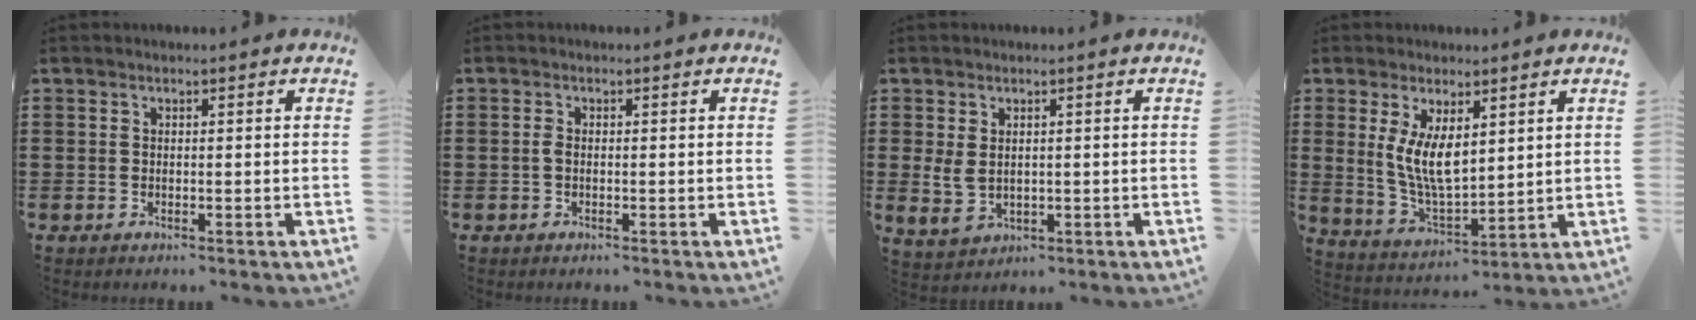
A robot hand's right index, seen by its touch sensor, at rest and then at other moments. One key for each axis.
{"total": 1.0, "fx": -0.2, "fy": 0.4, "fz": 0.9, "tx": -0.026, "ty": -0.005, "tz": -0.006}
{"total": 3.1, "fx": 0.8, "fy": 2.1, "fz": 2.2, "tx": -0.063, "ty": 0.000, "tz": 0.011}
{"total": 6.8, "fx": 2.4, "fy": 3.4, "fz": 5.3, "tx": -0.116, "ty": -0.006, "tz": 0.044}